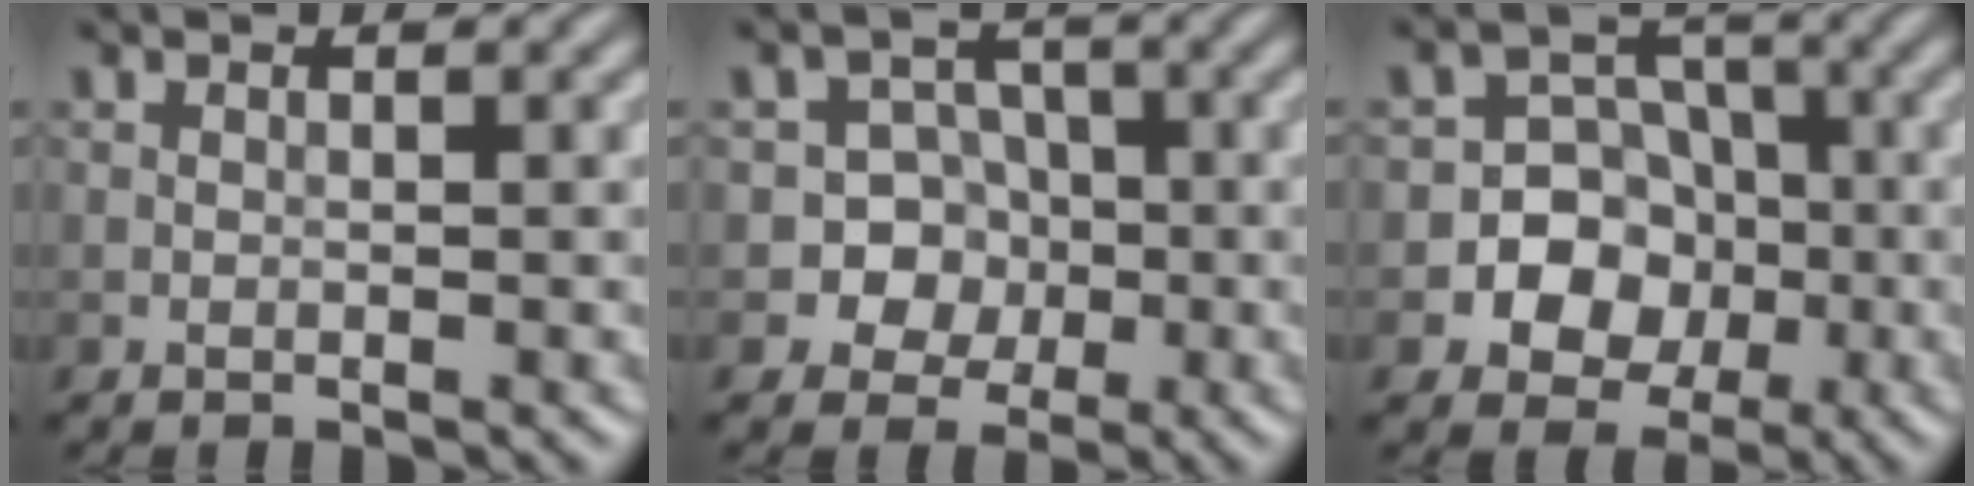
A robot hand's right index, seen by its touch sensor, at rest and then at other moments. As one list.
[{"total": 5.7, "force": [-1.6, 5.4, 1.2], "torque": [0.003, 0.017, -0.046]}, {"total": 7.0, "force": [-1.8, 6.4, 2.0], "torque": [-0.009, 0.016, -0.058]}]